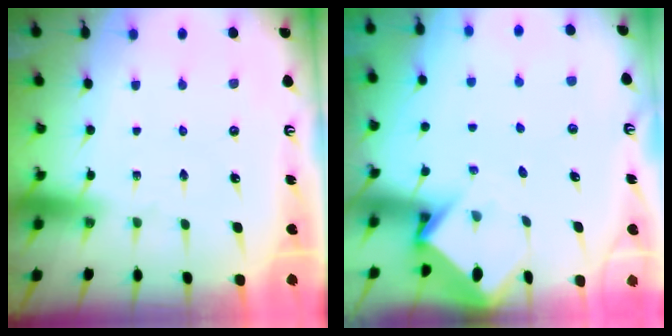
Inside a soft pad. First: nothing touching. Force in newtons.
{"total": 3.7, "press": 3.7, "slide": 0.3}